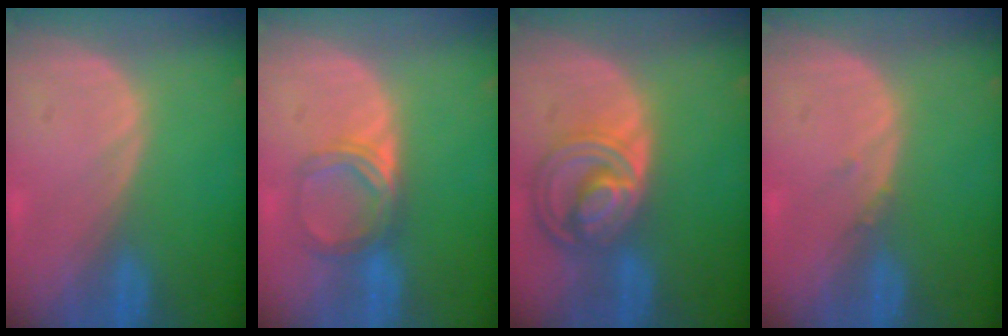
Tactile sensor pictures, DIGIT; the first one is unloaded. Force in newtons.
{"total": 5.1, "press": 4.5, "slide": 2.3}
{"total": 8.6, "press": 7.4, "slide": 4.4}
{"total": 0.7, "press": 0.7, "slide": 0.3}